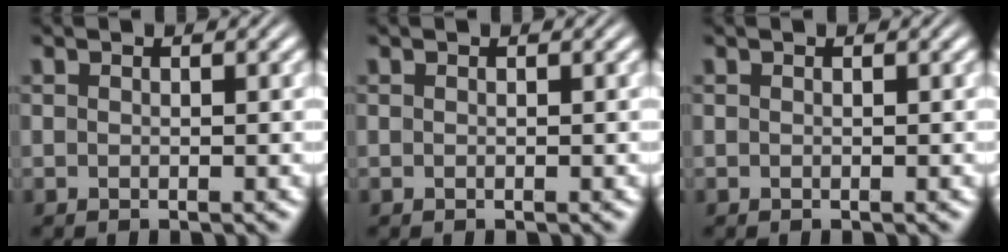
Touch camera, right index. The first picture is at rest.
{"total": 0.0}
{"total": 0.0}